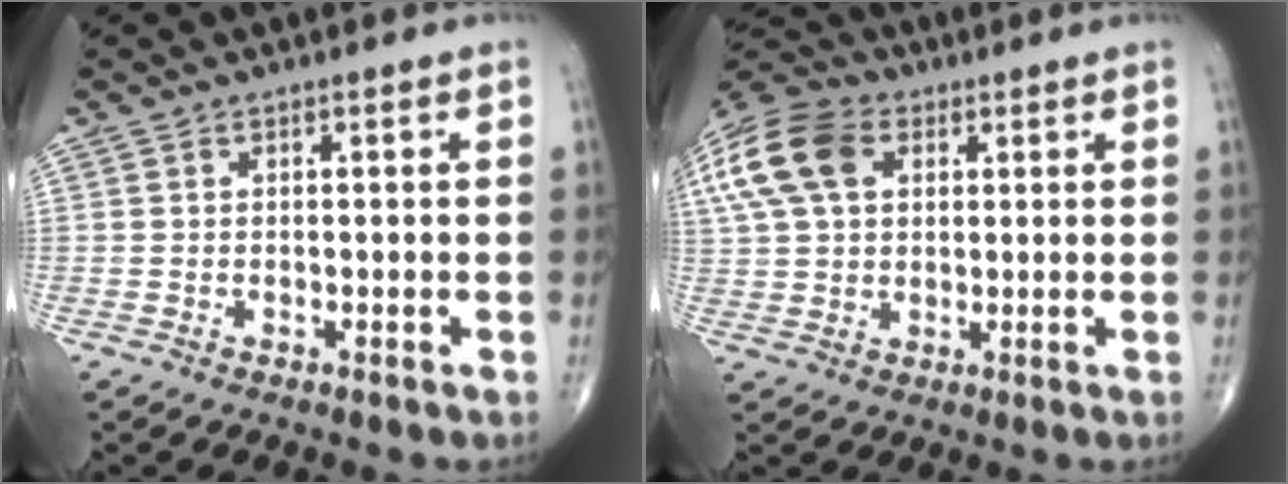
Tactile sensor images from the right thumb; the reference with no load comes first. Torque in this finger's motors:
{"motor_torque": [0.04, 0.75, 0.99, 0.39, 0.36]}